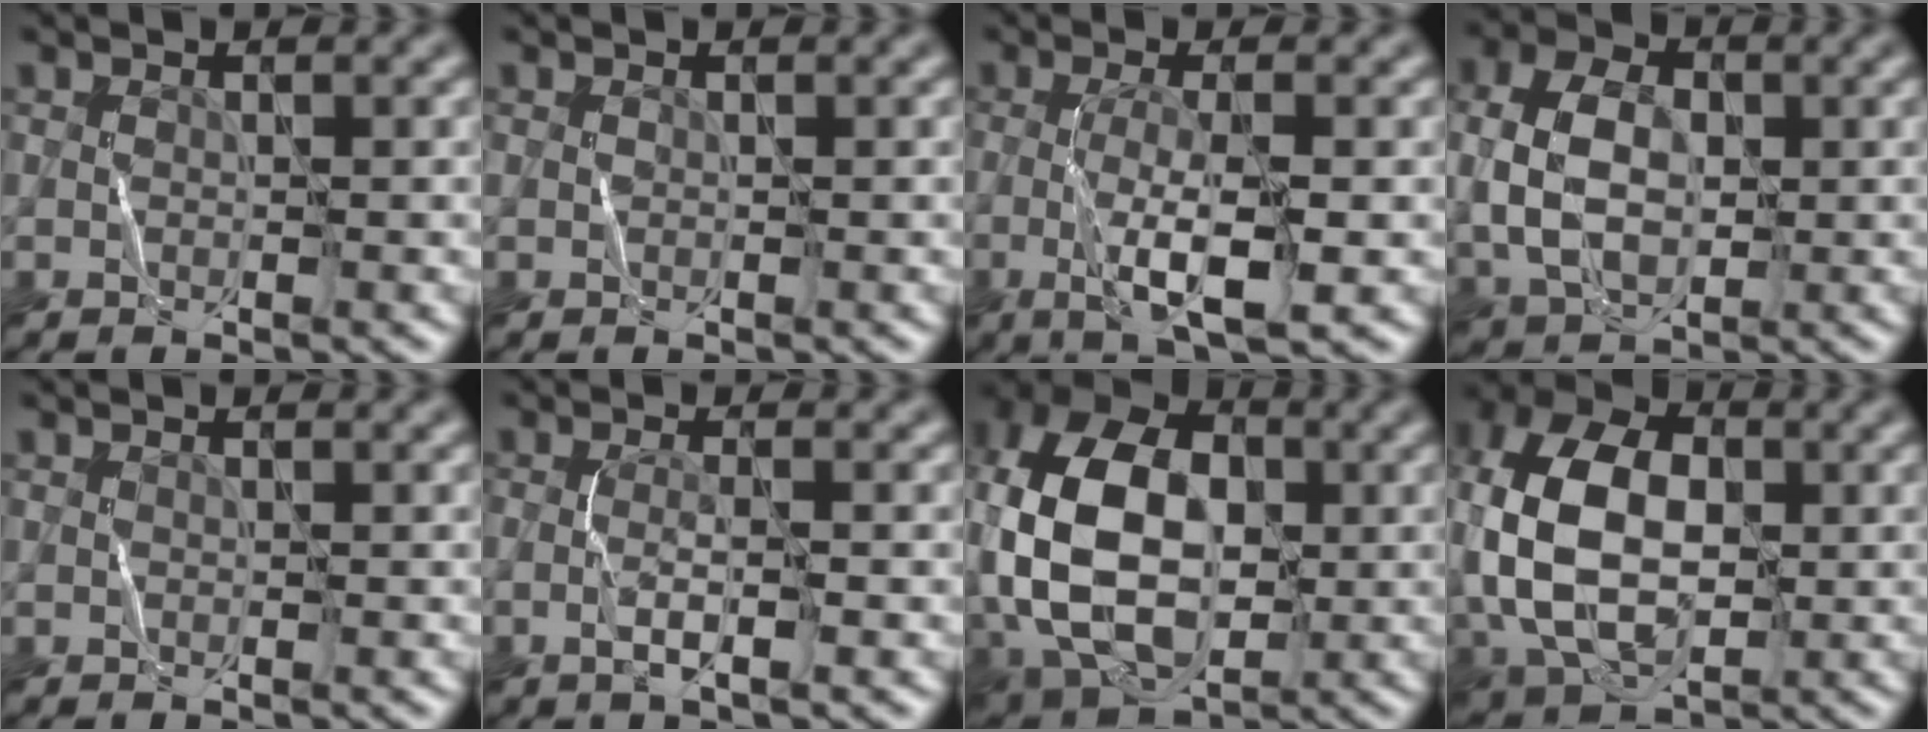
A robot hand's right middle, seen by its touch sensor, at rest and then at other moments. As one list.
[{"total": 0.0}, {"total": 5.2, "force": [-1.4, 1.0, 4.9], "torque": [-0.093, -0.002, -0.027]}, {"total": 6.5, "force": [0.2, 4.5, 4.7], "torque": [-0.110, 0.002, 0.008]}, {"total": 0.0}, {"total": 1.9, "force": [-0.6, 0.2, 1.8], "torque": [-0.034, 0.003, -0.017]}, {"total": 15.2, "force": [-0.4, 10.3, 11.2], "torque": [-0.239, 0.012, -0.015]}, {"total": 13.2, "force": [0.1, 8.9, 9.7], "torque": [-0.222, 0.001, 0.007]}]